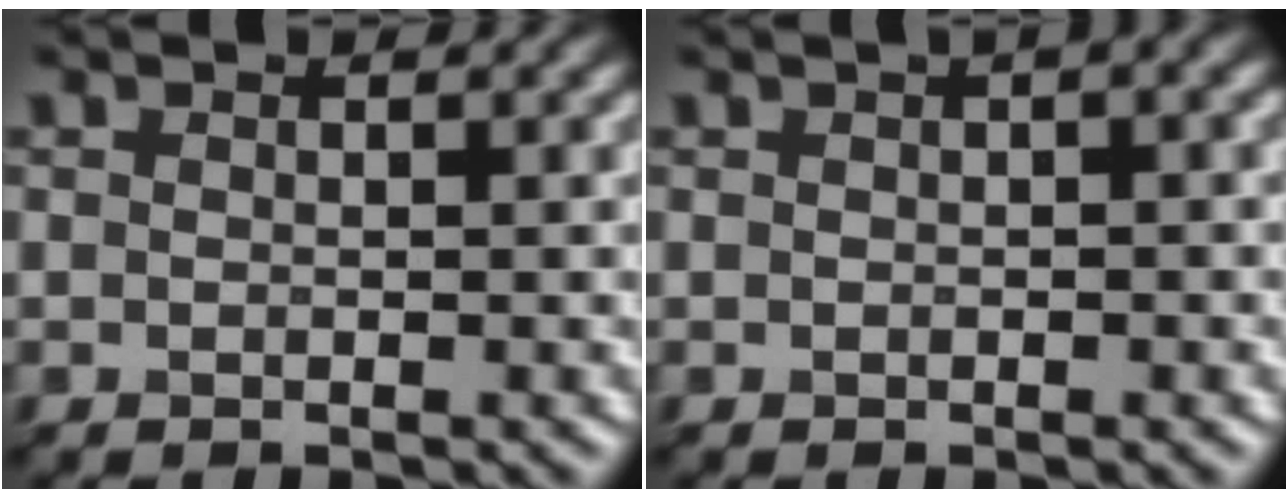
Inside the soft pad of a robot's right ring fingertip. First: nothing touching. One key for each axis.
{"total": 2.6, "fx": 0.7, "fy": 1.0, "fz": 2.2, "tx": -0.016, "ty": 0.013, "tz": -0.001}